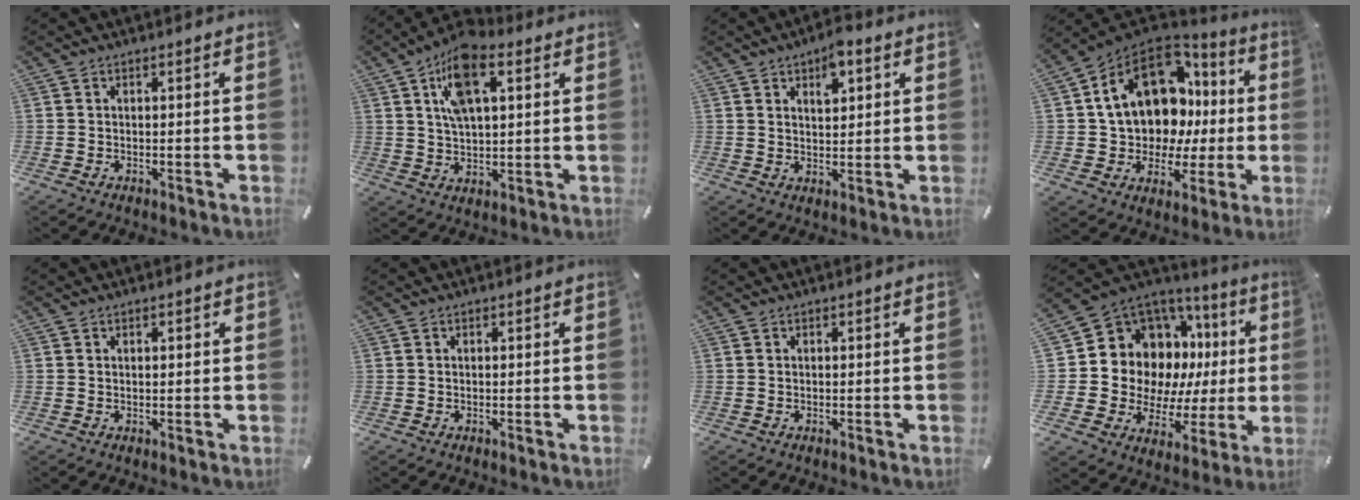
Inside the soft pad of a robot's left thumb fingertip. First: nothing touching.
{"total": 11.8, "force": [5.0, 6.0, 8.9], "torque": [-0.160, 0.001, 0.089]}
{"total": 5.7, "force": [3.0, 3.3, 3.5], "torque": [-0.038, -0.009, 0.046]}
{"total": 18.4, "force": [6.1, 13.0, 11.5], "torque": [-0.198, -0.034, 0.110]}
{"total": 0.5, "force": [0.2, 0.4, 0.2], "torque": [-0.005, 0.003, 0.004]}
{"total": 0.0}
{"total": 0.0}
{"total": 14.2, "force": [5.0, 11.1, 7.3], "torque": [-0.132, -0.062, 0.103]}